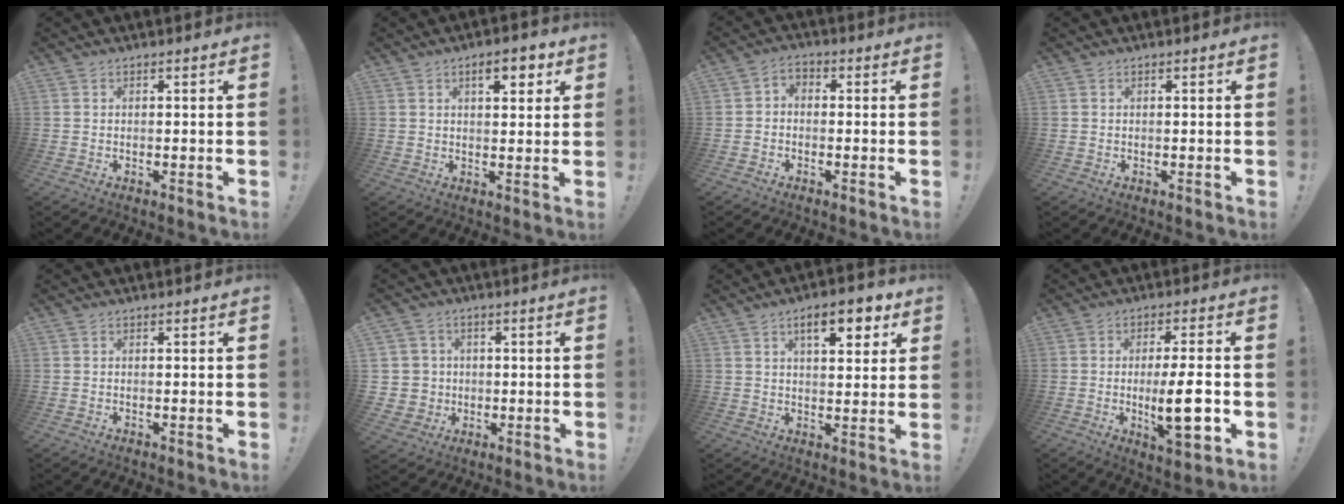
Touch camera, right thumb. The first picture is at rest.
{"total": 6.4, "force": [3.0, 2.7, 4.9], "torque": [-0.054, -0.007, 0.043]}
{"total": 2.8, "force": [-1.8, 1.6, 1.4], "torque": [-0.026, 0.005, -0.037]}
{"total": 0.0}
{"total": 0.0}
{"total": 6.8, "force": [0.5, 6.7, 0.9], "torque": [-0.026, 0.002, 0.018]}
{"total": 10.0, "force": [4.9, 3.8, 7.8], "torque": [-0.101, -0.016, 0.077]}
{"total": 12.8, "force": [-2.1, 2.6, 12.3], "torque": [-0.200, -0.006, -0.038]}